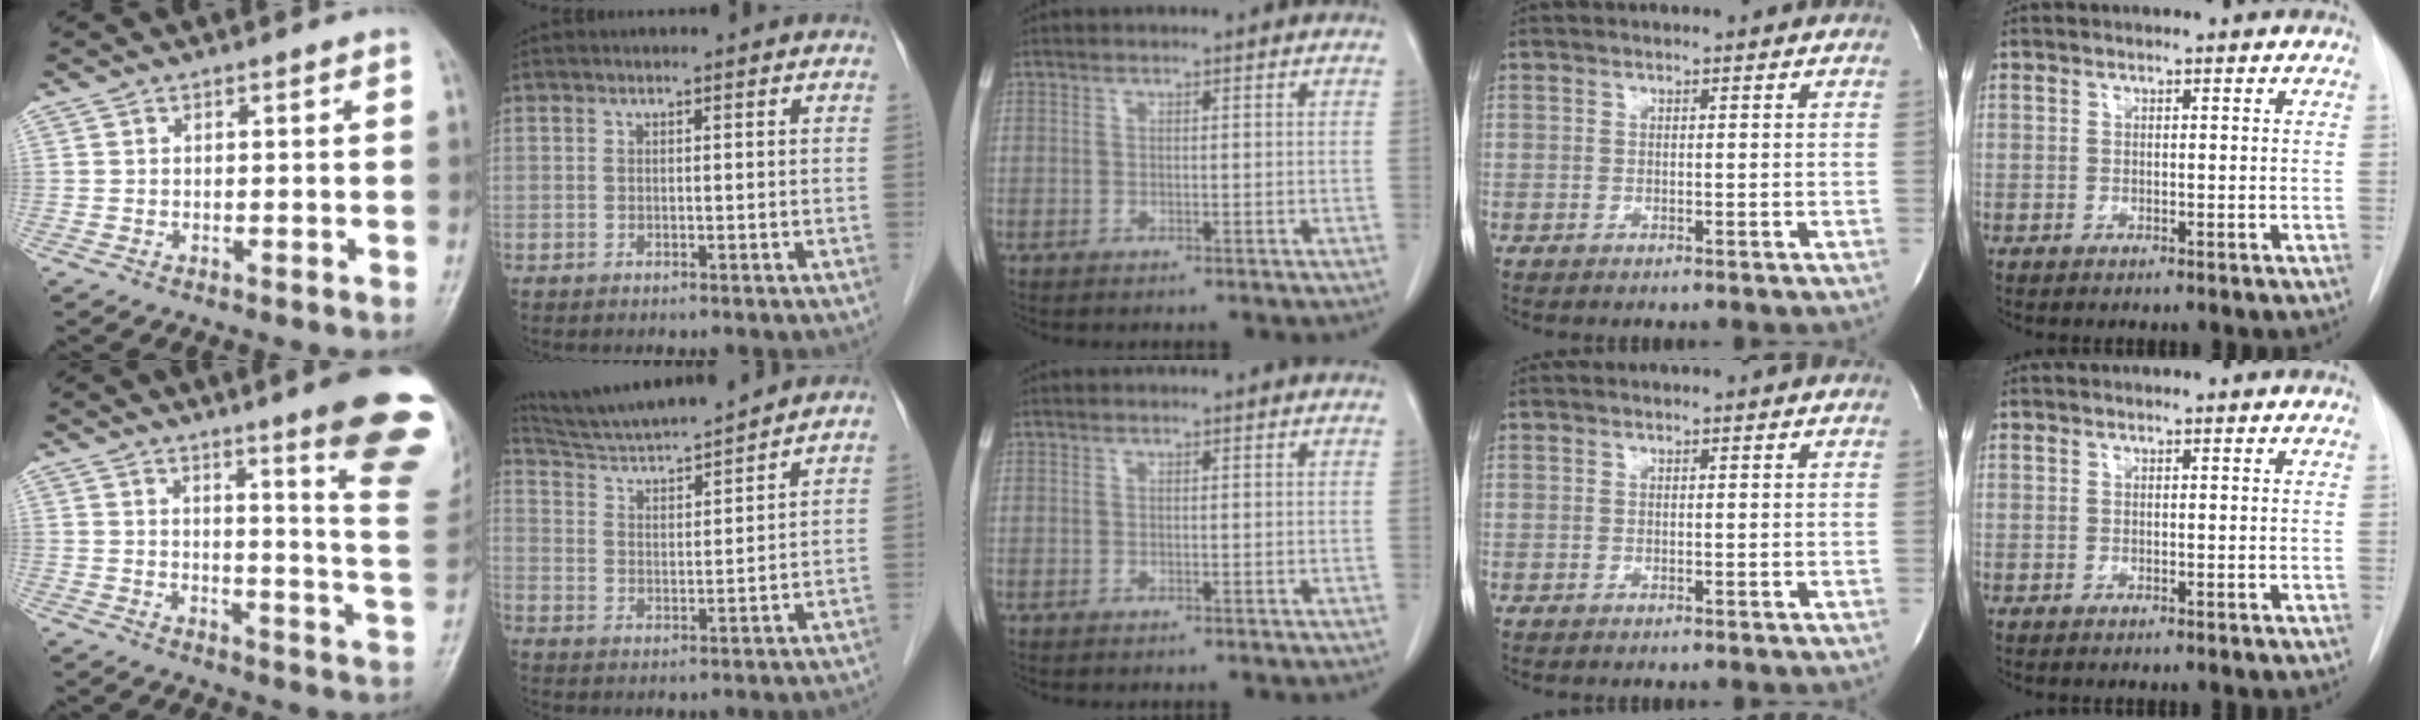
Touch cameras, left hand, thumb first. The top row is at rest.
{"thumb": {"total": 18.1, "force": [11.5, 1.0, 13.9], "torque": [-0.146, -0.079, 0.137]}, "index": {"total": 12.1, "force": [11.4, -0.6, 4.2], "torque": [-0.082, 0.007, 0.194]}}